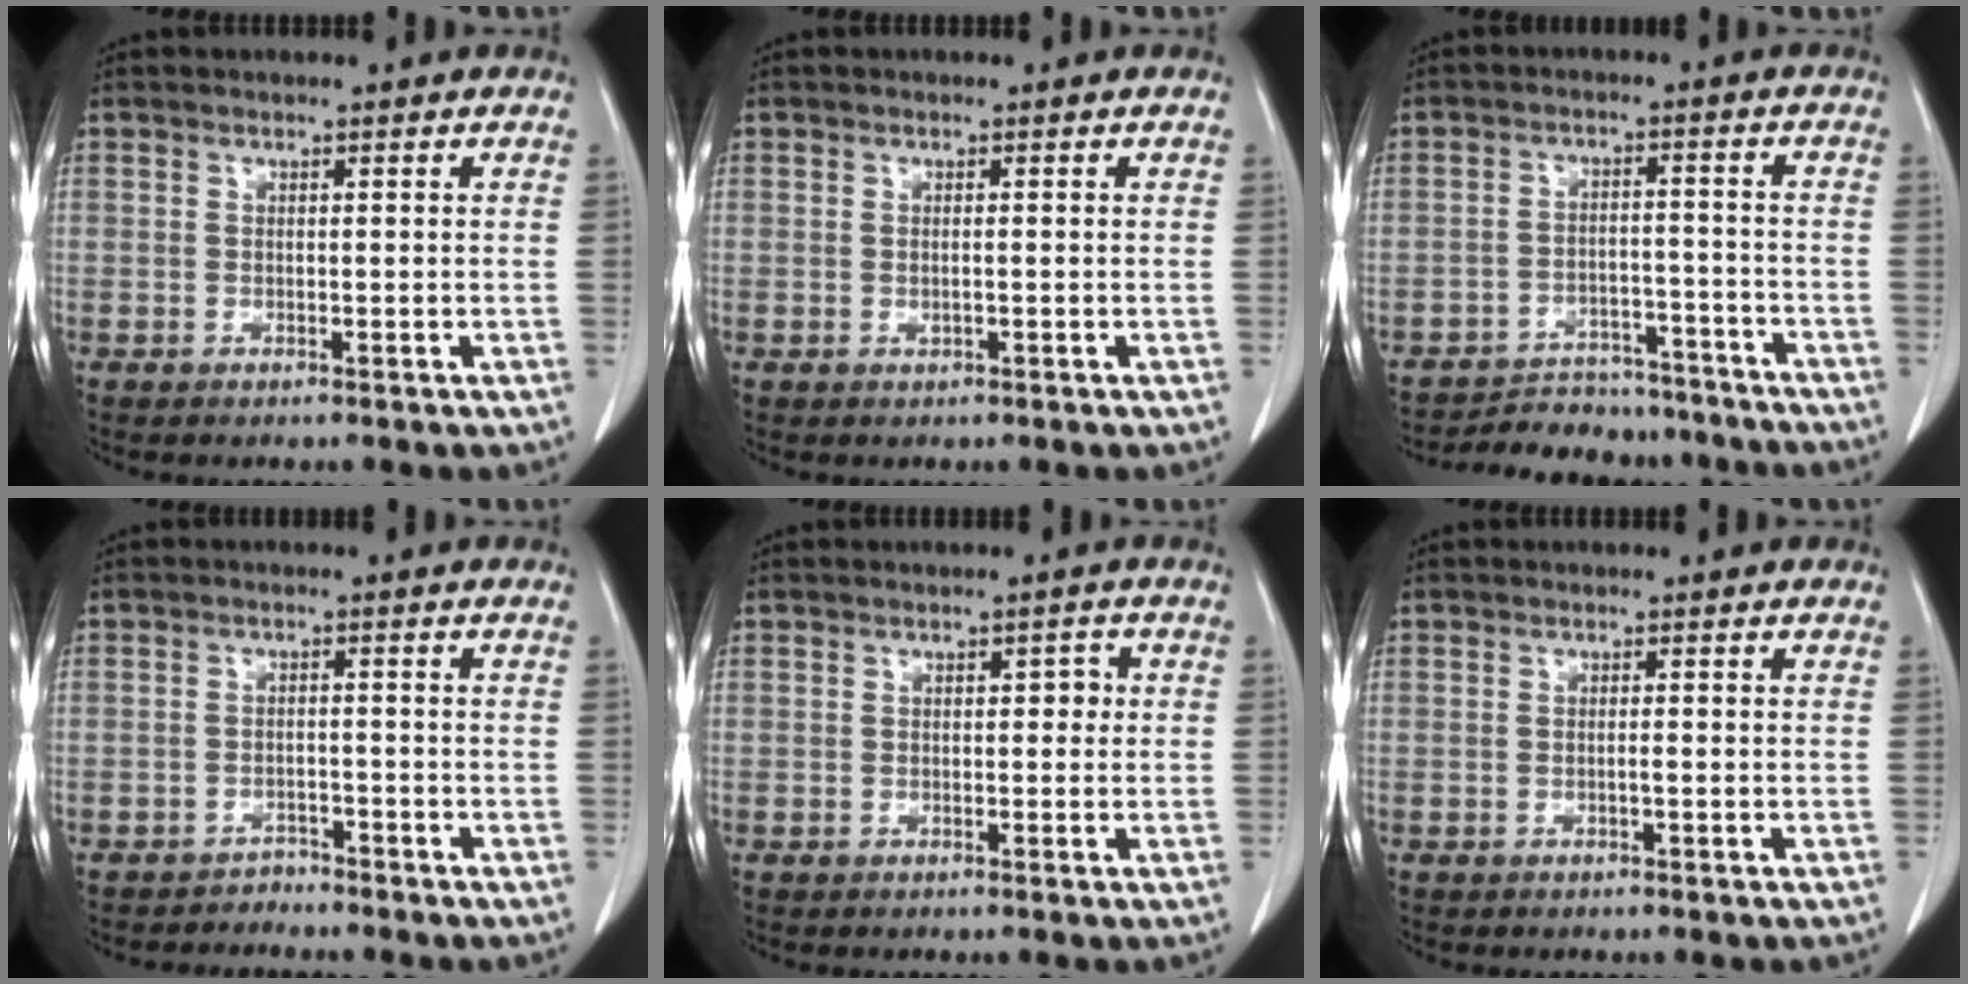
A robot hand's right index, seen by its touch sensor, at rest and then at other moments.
{"total": 0.7, "force": [-0.1, 0.2, 0.7], "torque": [-0.013, 0.000, 0.001]}
{"total": 12.3, "force": [-11.5, 4.2, 1.9], "torque": [-0.020, 0.015, -0.153]}
{"total": 2.2, "force": [-2.2, 0.5, -0.4], "torque": [0.010, -0.003, -0.033]}
{"total": 1.6, "force": [0.1, 0.9, 1.3], "torque": [-0.013, 0.011, 0.000]}
{"total": 1.1, "force": [-0.4, 0.0, 1.0], "torque": [-0.019, 0.002, -0.005]}